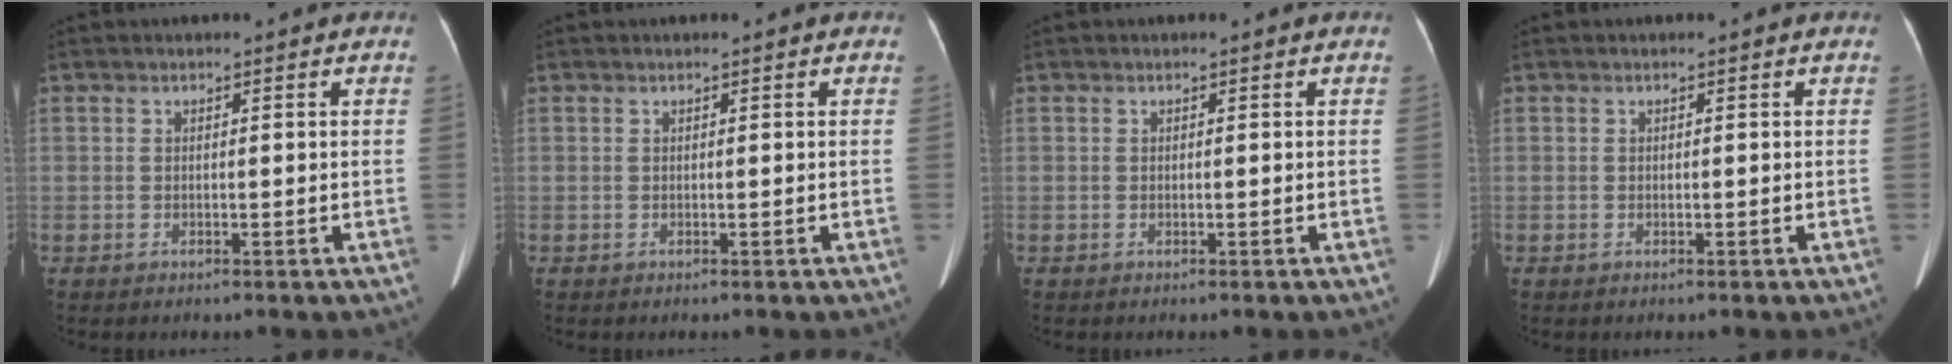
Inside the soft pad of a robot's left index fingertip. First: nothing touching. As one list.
[{"total": 0.0}, {"total": 0.0}, {"total": 0.0}]